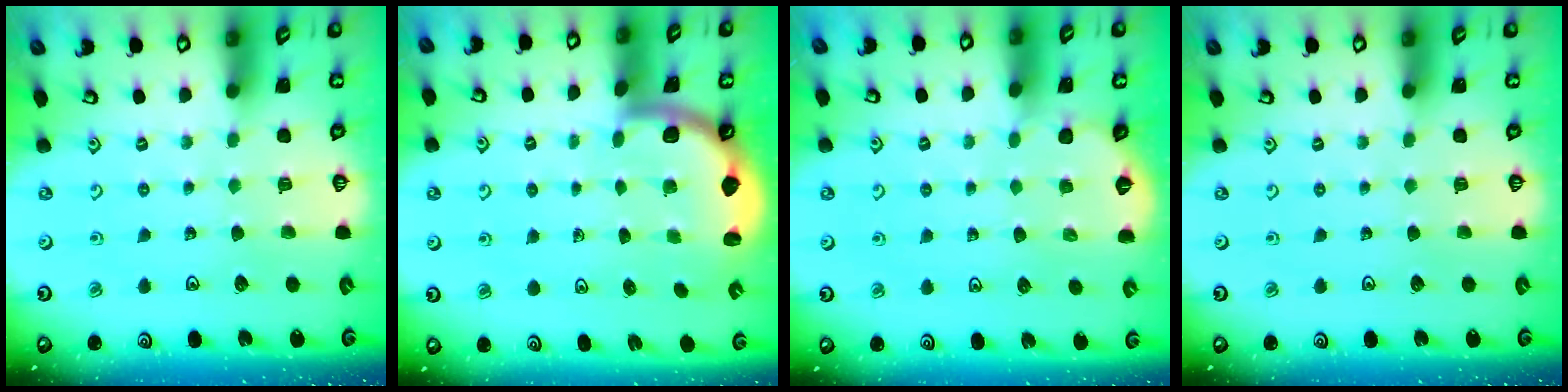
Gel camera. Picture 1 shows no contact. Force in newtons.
{"total": 1.8, "press": 1.8, "slide": 0.1}
{"total": 2.3, "press": 2.3, "slide": 0.1}
{"total": 0.0}